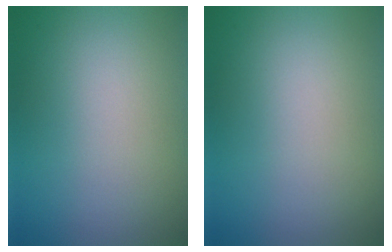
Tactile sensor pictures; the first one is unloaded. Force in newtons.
{"total": 0.0}